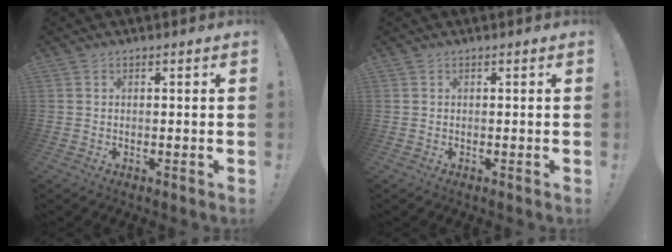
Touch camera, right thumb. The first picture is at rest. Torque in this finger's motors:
{"motor_torque": [0.00, 0.00, -0.02, -0.03, 0.11]}